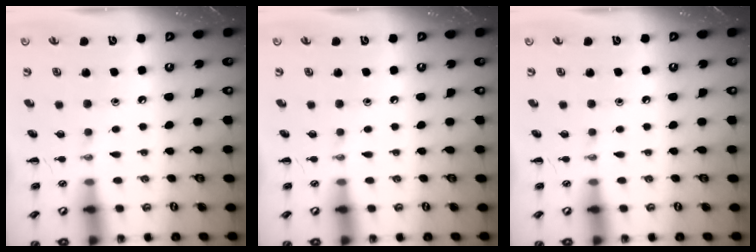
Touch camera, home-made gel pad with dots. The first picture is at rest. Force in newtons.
{"total": 0.0}
{"total": 0.0}